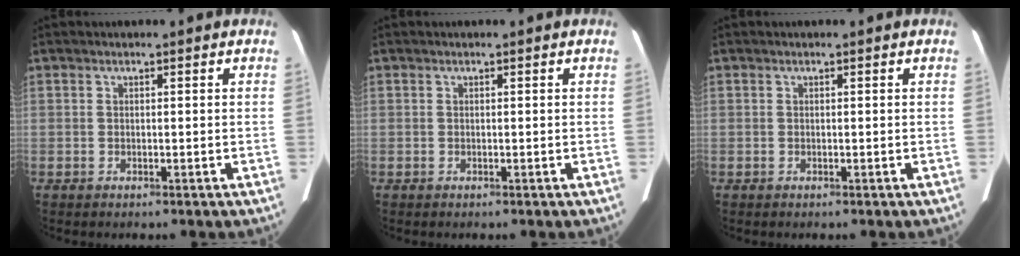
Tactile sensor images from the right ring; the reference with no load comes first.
{"total": 0.0}
{"total": 0.0}